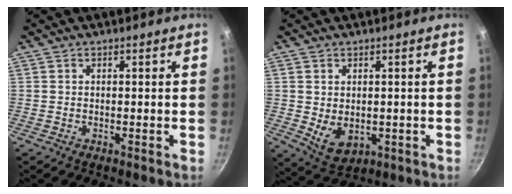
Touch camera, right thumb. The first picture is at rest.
{"total": 6.3, "force": [-0.3, 4.5, 4.4], "torque": [-0.066, -0.015, 0.012]}